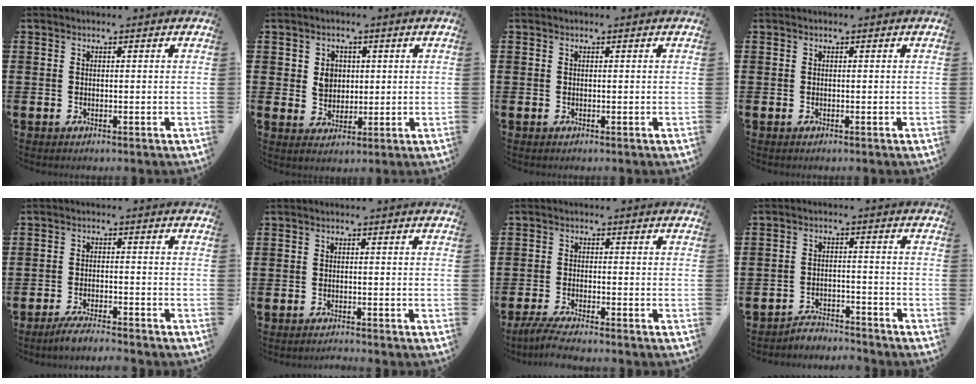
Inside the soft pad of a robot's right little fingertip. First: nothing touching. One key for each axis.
{"total": 3.3, "fx": 0.8, "fy": 2.9, "fz": 1.4, "tx": -0.021, "ty": 0.008, "tz": 0.008}
{"total": 0.0}
{"total": 0.0}
{"total": 3.1, "fx": -2.8, "fy": 0.0, "fz": 1.3, "tx": -0.020, "ty": 0.003, "tz": -0.054}
{"total": 0.8, "fx": -0.8, "fy": -0.1, "fz": 0.1, "tx": -0.003, "ty": -0.002, "tz": -0.017}
{"total": 2.7, "fx": -2.4, "fy": 0.0, "fz": 1.2, "tx": -0.028, "ty": -0.001, "tz": -0.048}
{"total": 3.2, "fx": -3.2, "fy": 0.2, "fz": -0.2, "tx": -0.005, "ty": 0.002, "tz": -0.070}